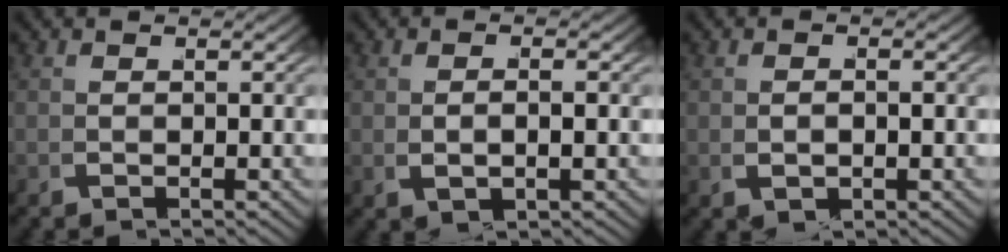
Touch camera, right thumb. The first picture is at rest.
{"total": 1.4, "force": [0.2, 0.7, 1.2], "torque": [-0.022, 0.004, 0.009]}
{"total": 1.4, "force": [0.1, 1.0, 1.0], "torque": [-0.017, -0.001, 0.008]}